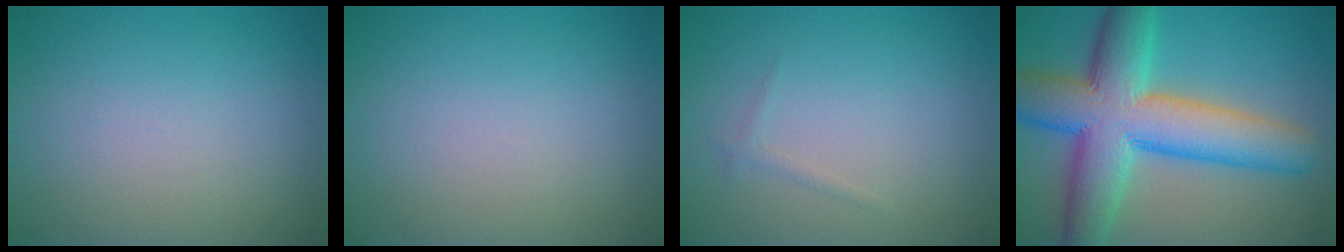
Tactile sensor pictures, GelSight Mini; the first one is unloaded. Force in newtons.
{"total": 0.0}
{"total": 0.7, "press": 0.7, "slide": 0.0}
{"total": 12.3, "press": 12.3, "slide": 0.3}